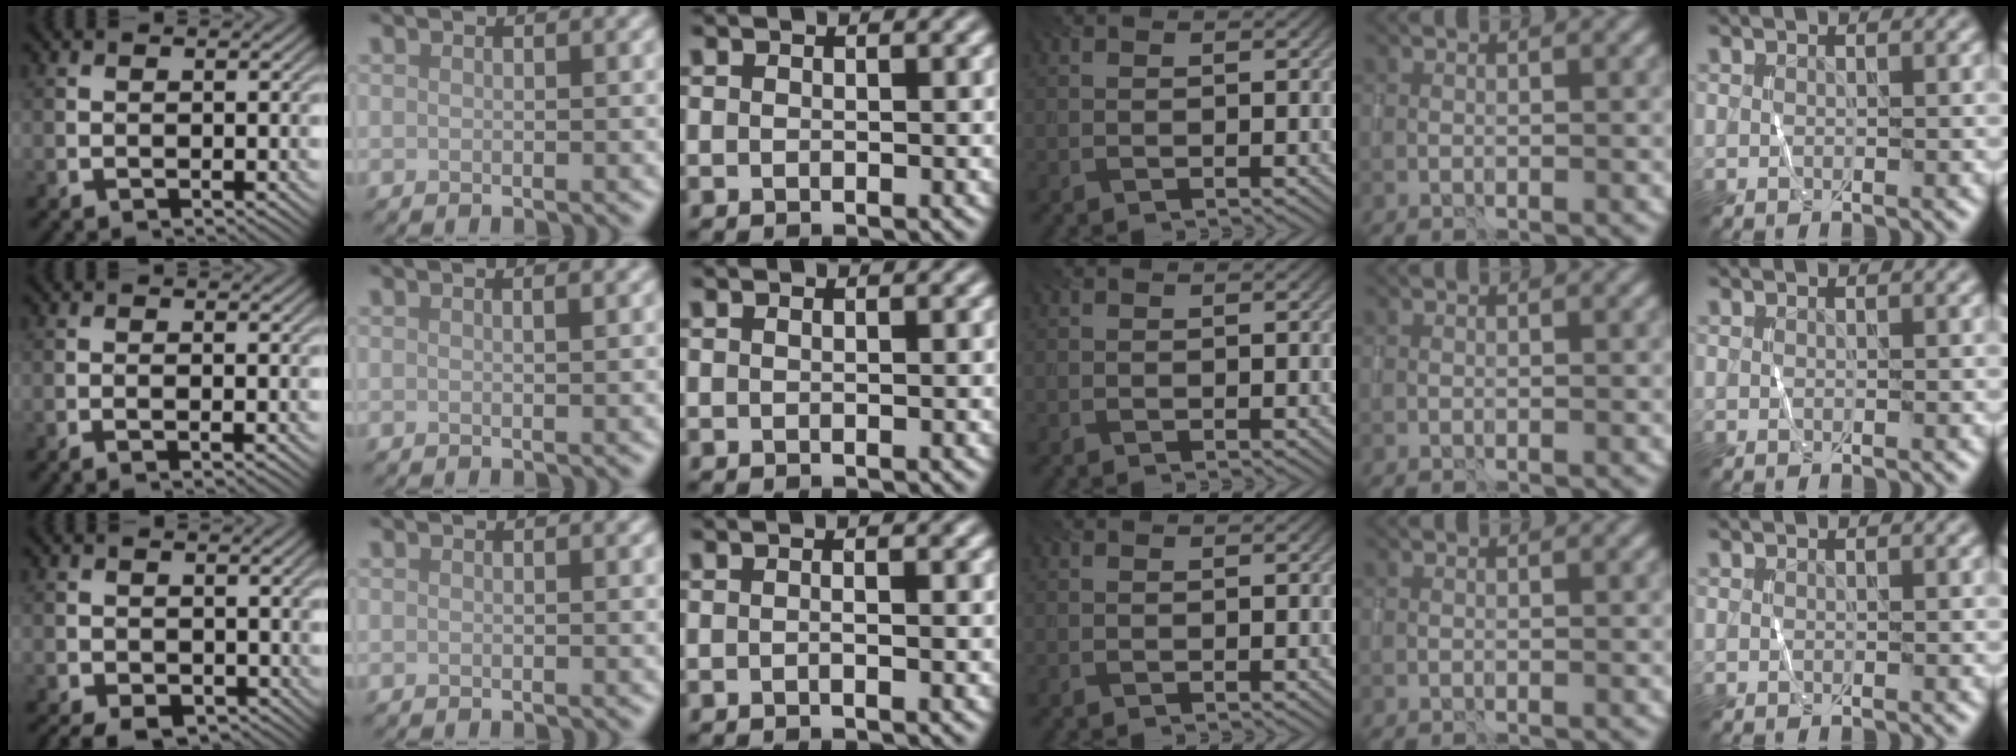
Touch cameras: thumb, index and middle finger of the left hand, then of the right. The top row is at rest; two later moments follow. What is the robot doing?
{"motion": "wrap", "object": "sponge"}